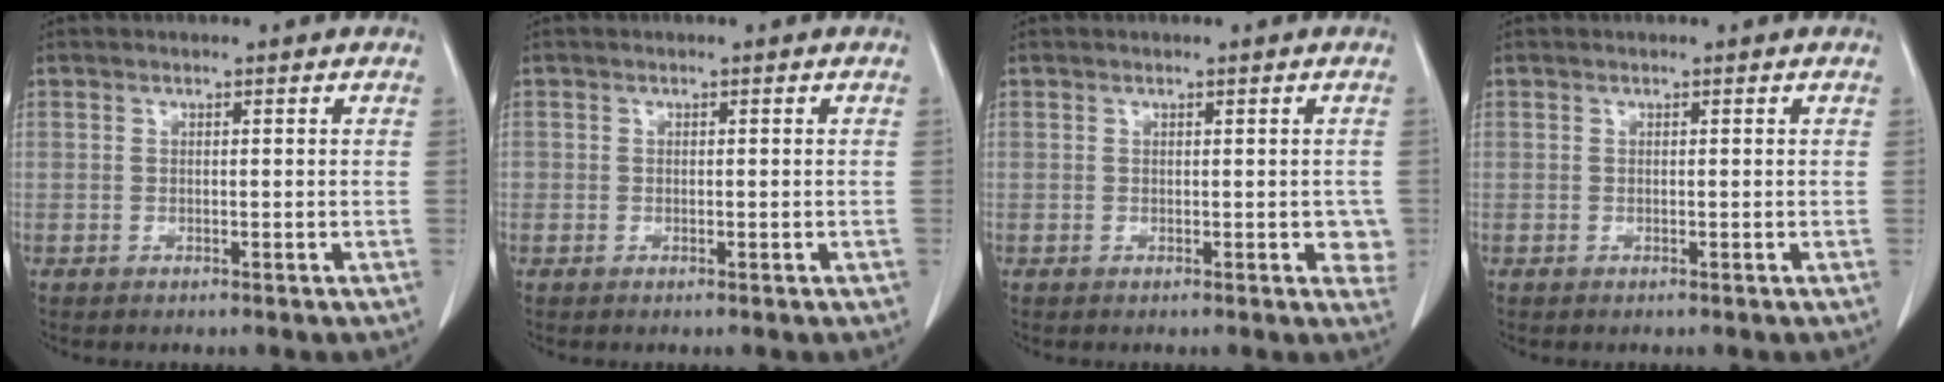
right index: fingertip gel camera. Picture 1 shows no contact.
{"total": 1.0, "force": [-0.3, 0.7, 0.6], "torque": [-0.002, 0.006, 0.003]}
{"total": 2.4, "force": [0.1, 1.4, 2.0], "torque": [-0.006, 0.000, -0.001]}
{"total": 0.0}